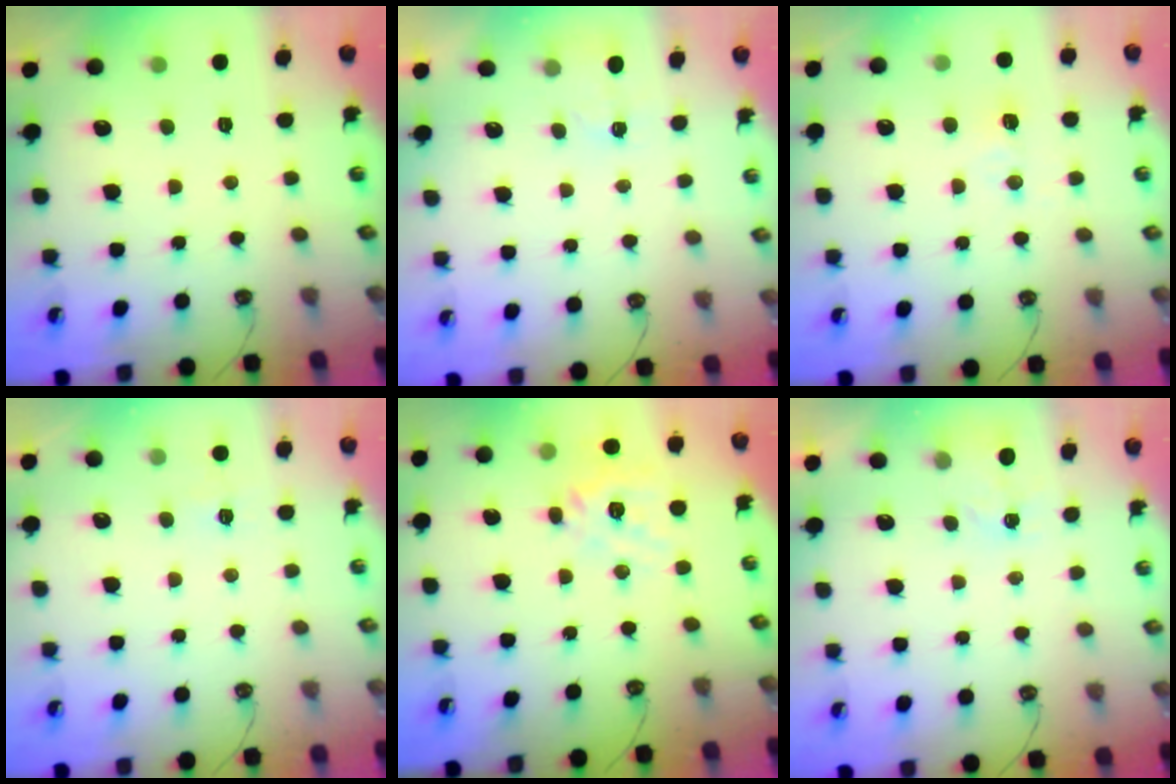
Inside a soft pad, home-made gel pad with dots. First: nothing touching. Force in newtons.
{"total": 2.6, "press": 2.5, "slide": 0.4}
{"total": 4.4, "press": 4.4, "slide": 0.5}
{"total": 3.0, "press": 3.0, "slide": 0.3}
{"total": 15.1, "press": 14.9, "slide": 2.3}
{"total": 3.0, "press": 3.0, "slide": 0.3}